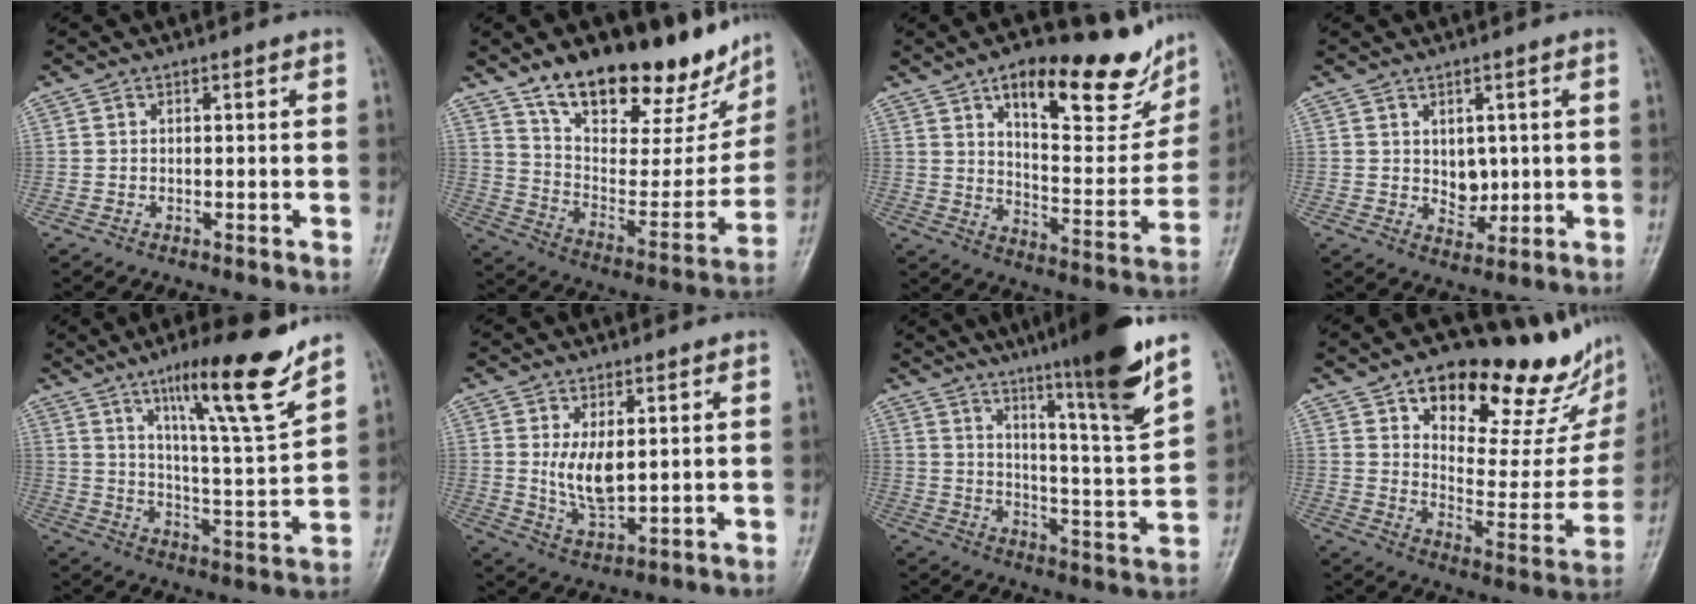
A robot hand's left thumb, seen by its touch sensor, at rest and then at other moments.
{"total": 26.1, "force": [18.6, 11.2, 14.5], "torque": [-0.168, -0.076, 0.292]}
{"total": 21.8, "force": [13.8, 8.3, 14.7], "torque": [-0.150, -0.059, 0.207]}
{"total": 4.4, "force": [0.7, 3.3, 2.9], "torque": [-0.025, -0.012, 0.022]}
{"total": 16.9, "force": [11.3, 1.5, 12.4], "torque": [-0.181, -0.068, 0.182]}
{"total": 6.7, "force": [1.4, 3.3, 5.7], "torque": [-0.097, -0.020, 0.038]}
{"total": 18.6, "force": [12.7, 0.6, 13.6], "torque": [-0.188, -0.068, 0.193]}
{"total": 26.9, "force": [17.6, 11.3, 16.9], "torque": [-0.188, -0.073, 0.255]}